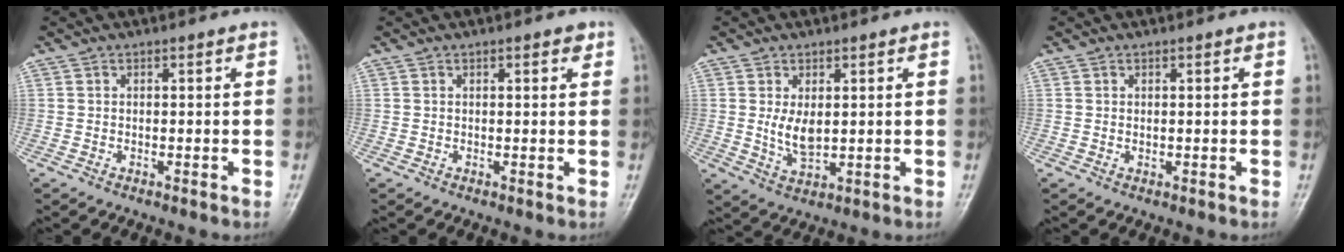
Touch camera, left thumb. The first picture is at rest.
{"total": 1.8, "force": [0.9, 0.7, 1.3], "torque": [-0.014, -0.002, 0.010]}
{"total": 5.1, "force": [0.8, 2.8, 4.2], "torque": [-0.068, -0.015, 0.021]}
{"total": 0.9, "force": [0.2, 0.5, 0.7], "torque": [-0.012, 0.000, 0.007]}